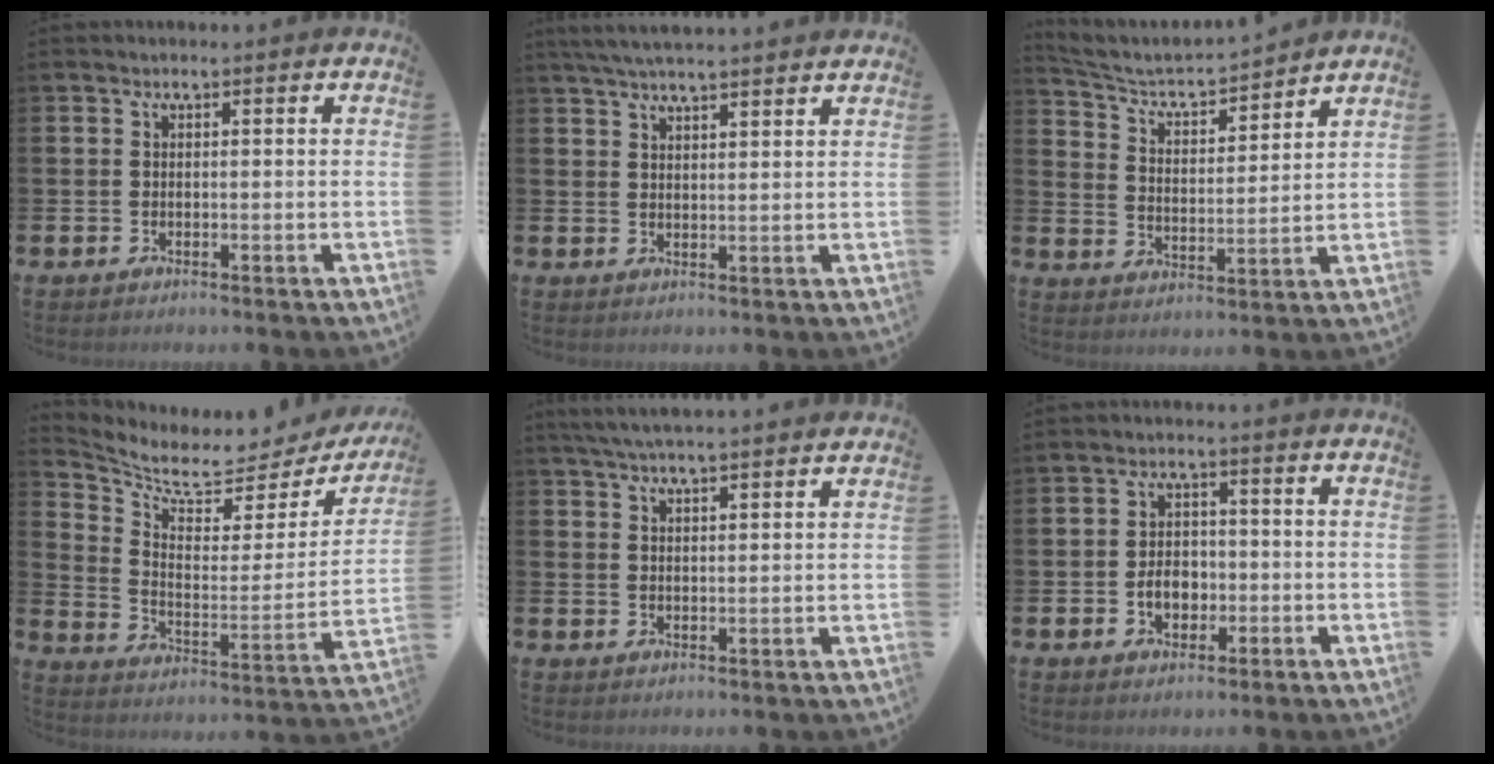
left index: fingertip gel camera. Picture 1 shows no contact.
{"total": 4.4, "force": [4.2, -0.1, 1.2], "torque": [-0.030, -0.013, 0.076]}
{"total": 4.4, "force": [4.1, 0.9, 1.1], "torque": [-0.049, -0.038, 0.064]}
{"total": 6.3, "force": [5.5, 2.2, 2.1], "torque": [-0.069, -0.055, 0.088]}
{"total": 4.5, "force": [4.4, -0.3, 1.0], "torque": [-0.035, -0.012, 0.080]}
{"total": 3.9, "force": [-1.2, 2.7, 2.4], "torque": [-0.030, -0.003, -0.030]}